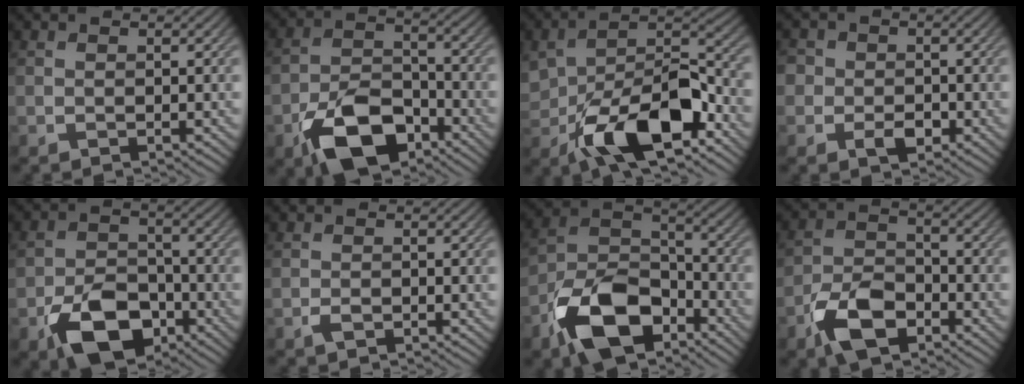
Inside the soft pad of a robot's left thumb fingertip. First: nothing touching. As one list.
[{"total": 11.3, "force": [-6.5, 5.9, 7.1], "torque": [-0.142, -0.009, -0.125]}, {"total": 13.8, "force": [-5.8, 7.6, 9.9], "torque": [-0.179, -0.029, -0.097]}, {"total": 3.7, "force": [-1.1, 3.1, 1.7], "torque": [-0.013, -0.006, -0.036]}, {"total": 9.7, "force": [-5.0, 6.0, 5.8], "torque": [-0.115, -0.014, -0.091]}, {"total": 1.3, "force": [-0.6, 0.8, 0.8], "torque": [-0.017, -0.002, -0.013]}, {"total": 13.3, "force": [-7.8, 7.5, 7.7], "torque": [-0.163, -0.012, -0.156]}, {"total": 8.2, "force": [-4.6, 4.7, 4.9], "torque": [-0.102, -0.003, -0.098]}]